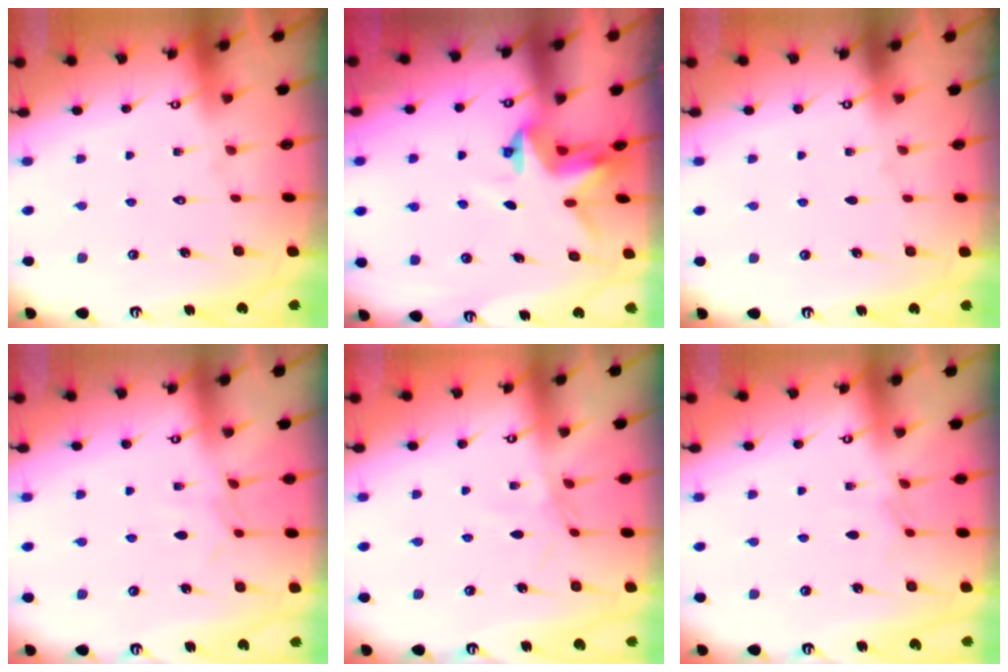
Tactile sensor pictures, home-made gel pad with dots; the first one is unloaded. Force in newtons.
{"total": 3.8, "press": 3.8, "slide": 0.2}
{"total": 0.0}
{"total": 4.6, "press": 4.6, "slide": 0.5}
{"total": 1.5, "press": 1.5, "slide": 0.4}
{"total": 2.2, "press": 2.1, "slide": 0.4}